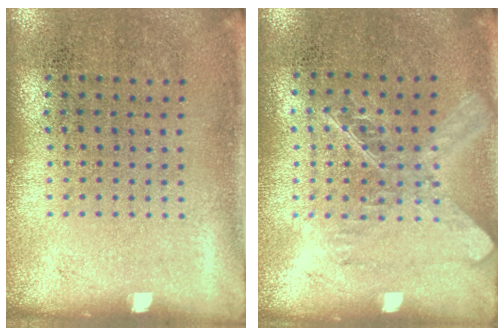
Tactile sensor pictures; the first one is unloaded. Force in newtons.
{"total": 1.6, "press": 1.4, "slide": 0.8}